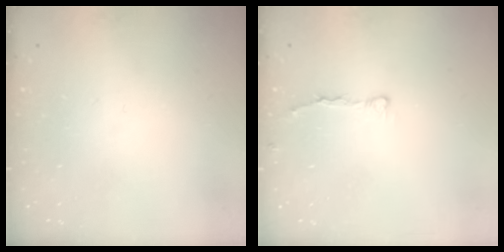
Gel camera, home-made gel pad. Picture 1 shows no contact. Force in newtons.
{"total": 4.0, "press": 3.9, "slide": 0.5}